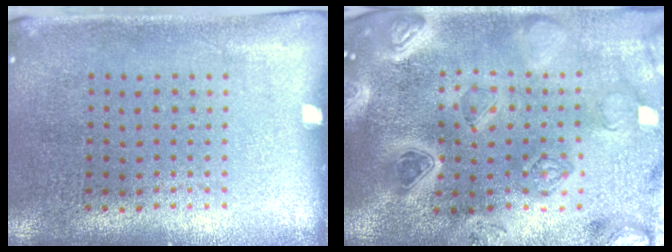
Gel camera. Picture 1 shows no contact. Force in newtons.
{"total": 5.1, "press": 4.3, "slide": 2.8}